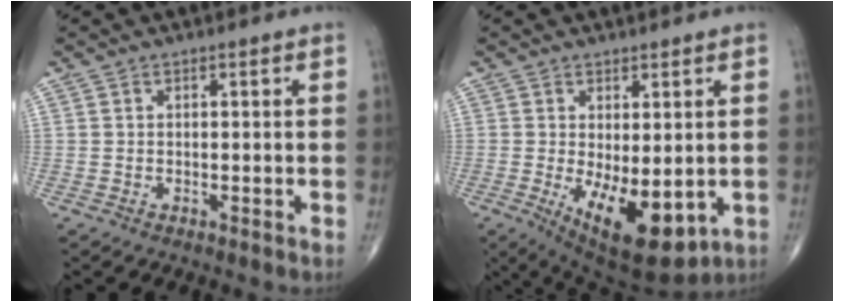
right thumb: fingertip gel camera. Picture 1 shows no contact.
{"total": 12.5, "force": [-2.7, 5.6, 10.8], "torque": [-0.156, -0.024, -0.019]}